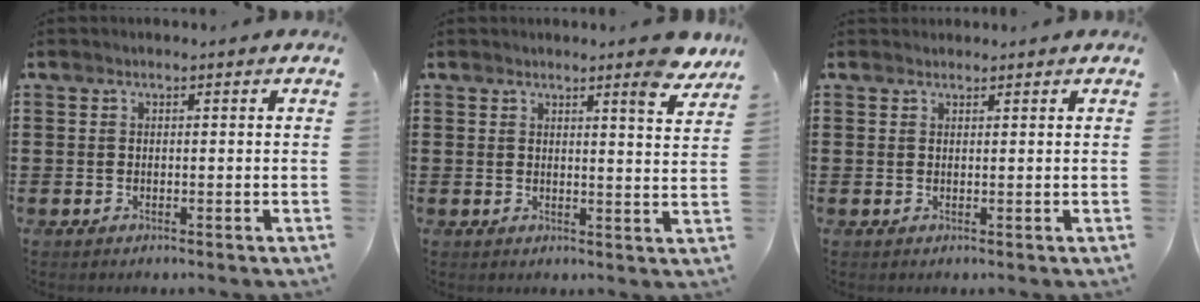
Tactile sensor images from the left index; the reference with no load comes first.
{"total": 5.1, "force": [4.4, -0.2, 2.7], "torque": [-0.034, -0.028, 0.070]}
{"total": 0.8, "force": [0.7, 0.3, 0.0], "torque": [-0.002, 0.001, 0.015]}